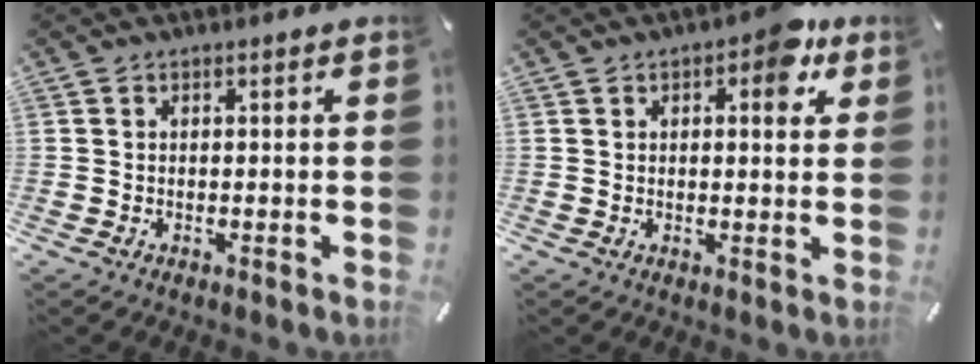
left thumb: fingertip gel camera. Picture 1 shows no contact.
{"total": 7.6, "force": [3.4, 3.8, 5.6], "torque": [-0.055, -0.016, 0.048]}